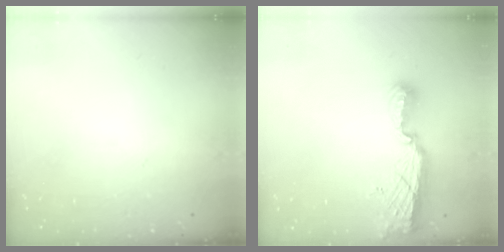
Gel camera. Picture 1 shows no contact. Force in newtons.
{"total": 11.4, "press": 10.2, "slide": 4.9}